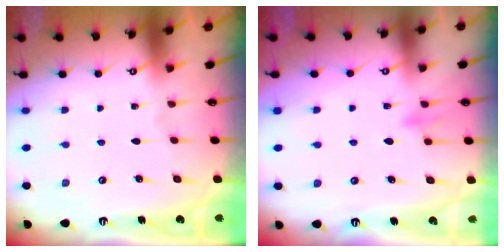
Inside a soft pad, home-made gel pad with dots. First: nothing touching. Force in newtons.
{"total": 7.9, "press": 7.9, "slide": 0.6}